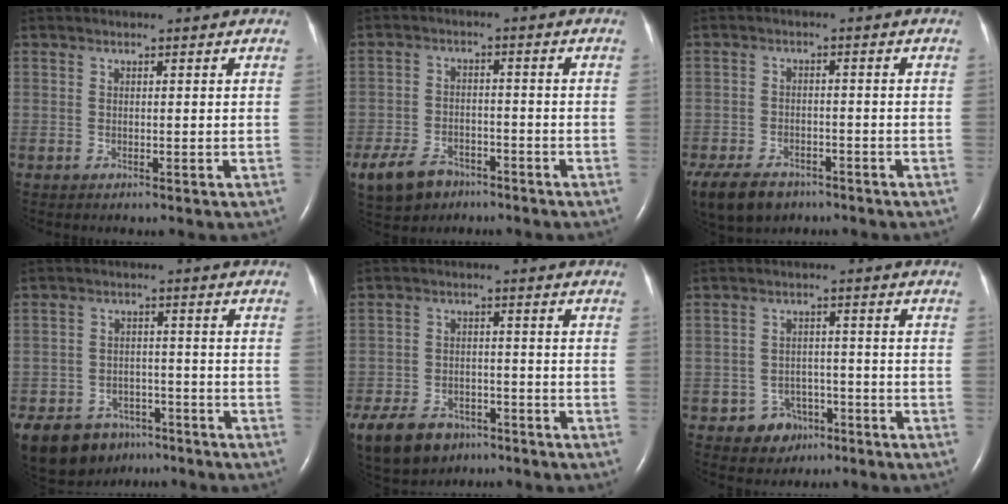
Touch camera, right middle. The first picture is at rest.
{"total": 7.9, "force": [-5.2, 4.8, 3.5], "torque": [-0.080, -0.002, -0.085]}
{"total": 12.6, "force": [-8.4, 7.6, 5.5], "torque": [-0.150, -0.019, -0.127]}
{"total": 13.1, "force": [-9.4, 7.8, 4.7], "torque": [-0.107, 0.000, -0.139]}
{"total": 13.8, "force": [-9.0, 8.6, 6.0], "torque": [-0.156, -0.010, -0.141]}
{"total": 4.8, "force": [-2.7, 3.8, 0.7], "torque": [-0.004, 0.014, -0.034]}